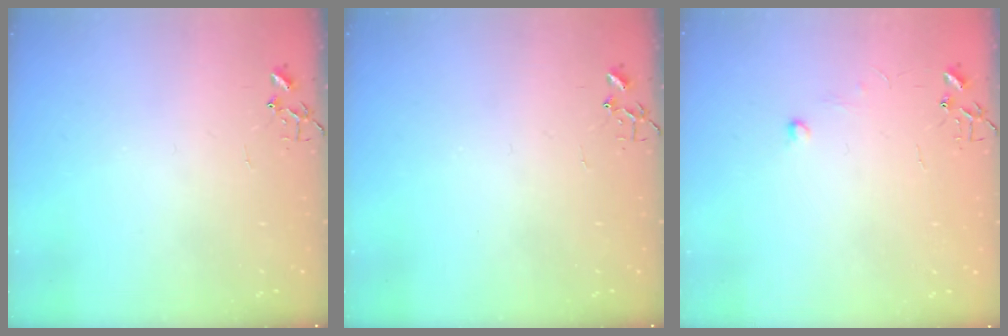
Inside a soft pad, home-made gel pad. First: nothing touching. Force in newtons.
{"total": 0.0}
{"total": 5.4, "press": 5.4, "slide": 0.6}